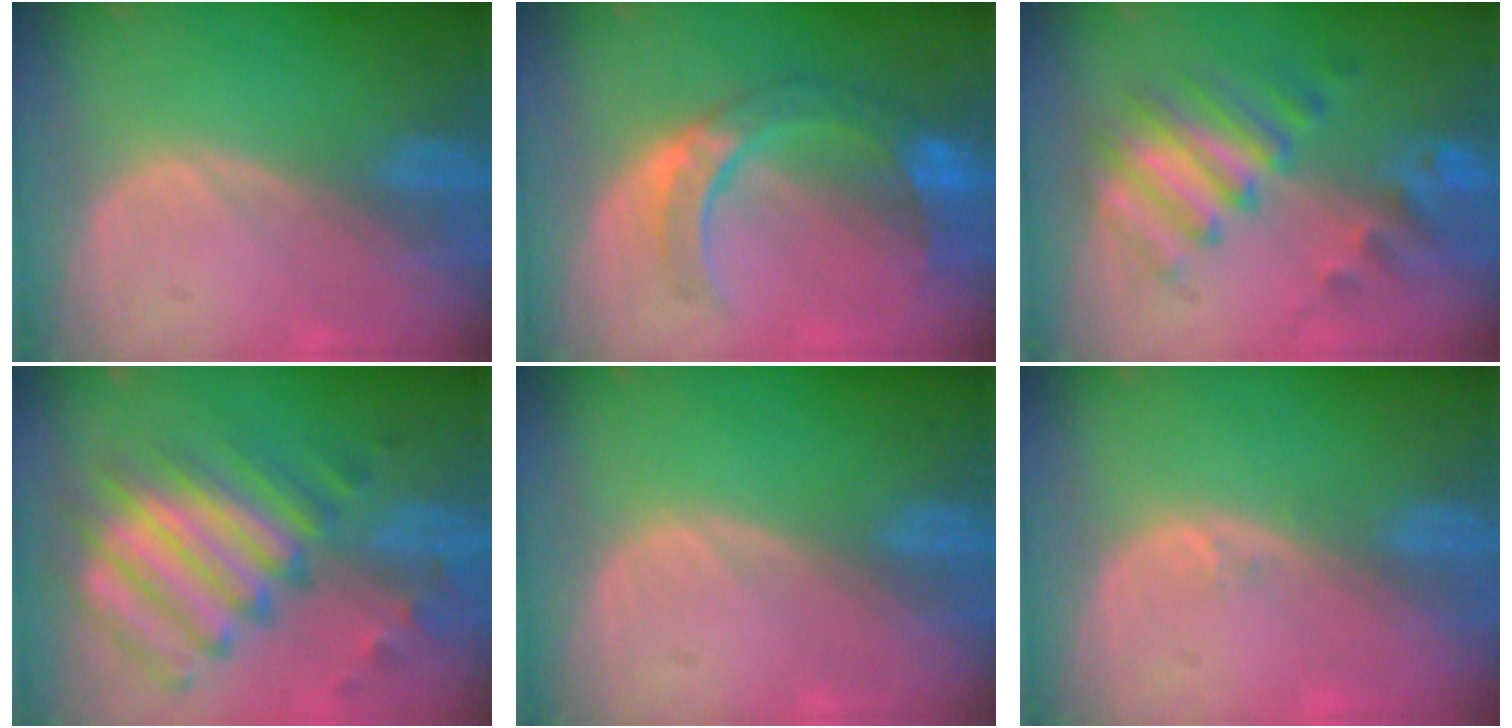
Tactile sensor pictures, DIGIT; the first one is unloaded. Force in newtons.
{"total": 8.9, "press": 7.8, "slide": 4.2}
{"total": 7.9, "press": 7.6, "slide": 2.1}
{"total": 11.8, "press": 10.4, "slide": 5.6}
{"total": 0.0}
{"total": 0.6, "press": 0.5, "slide": 0.4}